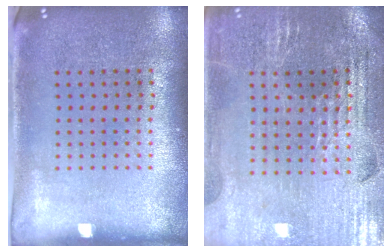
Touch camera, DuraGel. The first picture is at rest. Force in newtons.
{"total": 2.8, "press": 2.8, "slide": 0.4}